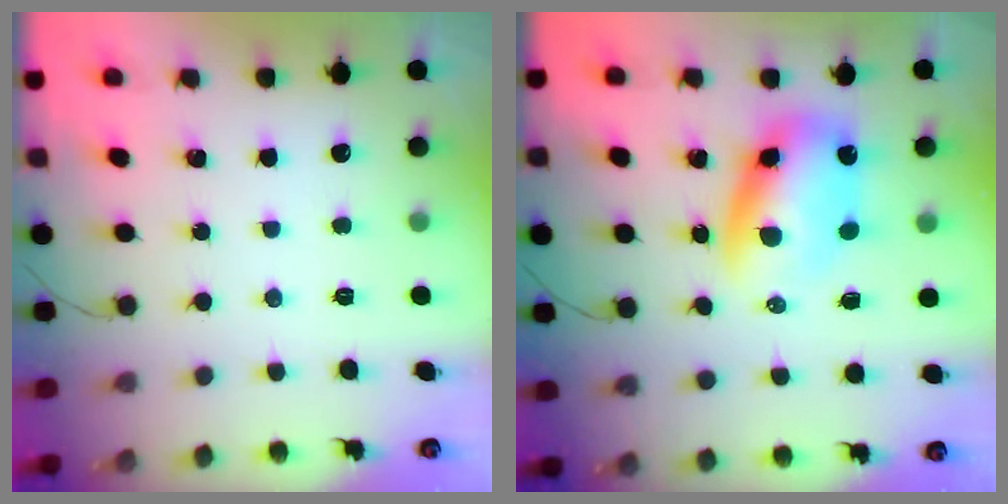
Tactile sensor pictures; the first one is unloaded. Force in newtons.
{"total": 9.4, "press": 9.0, "slide": 2.7}